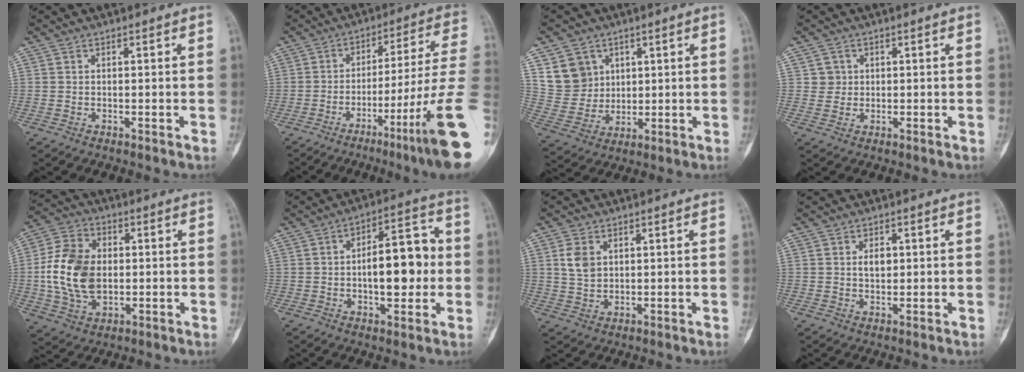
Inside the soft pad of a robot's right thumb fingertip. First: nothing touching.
{"total": 19.6, "force": [-8.3, 0.5, 17.8], "torque": [-0.226, 0.038, -0.125]}
{"total": 9.1, "force": [4.0, 7.8, 2.5], "torque": [-0.019, -0.021, 0.088]}
{"total": 2.4, "force": [0.7, 2.3, 0.0], "torque": [0.021, 0.001, 0.006]}
{"total": 14.3, "force": [-0.2, 9.9, 10.3], "torque": [-0.185, 0.008, -0.002]}
{"total": 13.4, "force": [-0.4, 6.2, 11.8], "torque": [-0.151, 0.026, -0.010]}
{"total": 4.7, "force": [1.4, 3.3, 3.0], "torque": [-0.046, -0.004, 0.032]}
{"total": 2.7, "force": [0.6, 1.8, 2.0], "torque": [-0.024, -0.001, 0.010]}